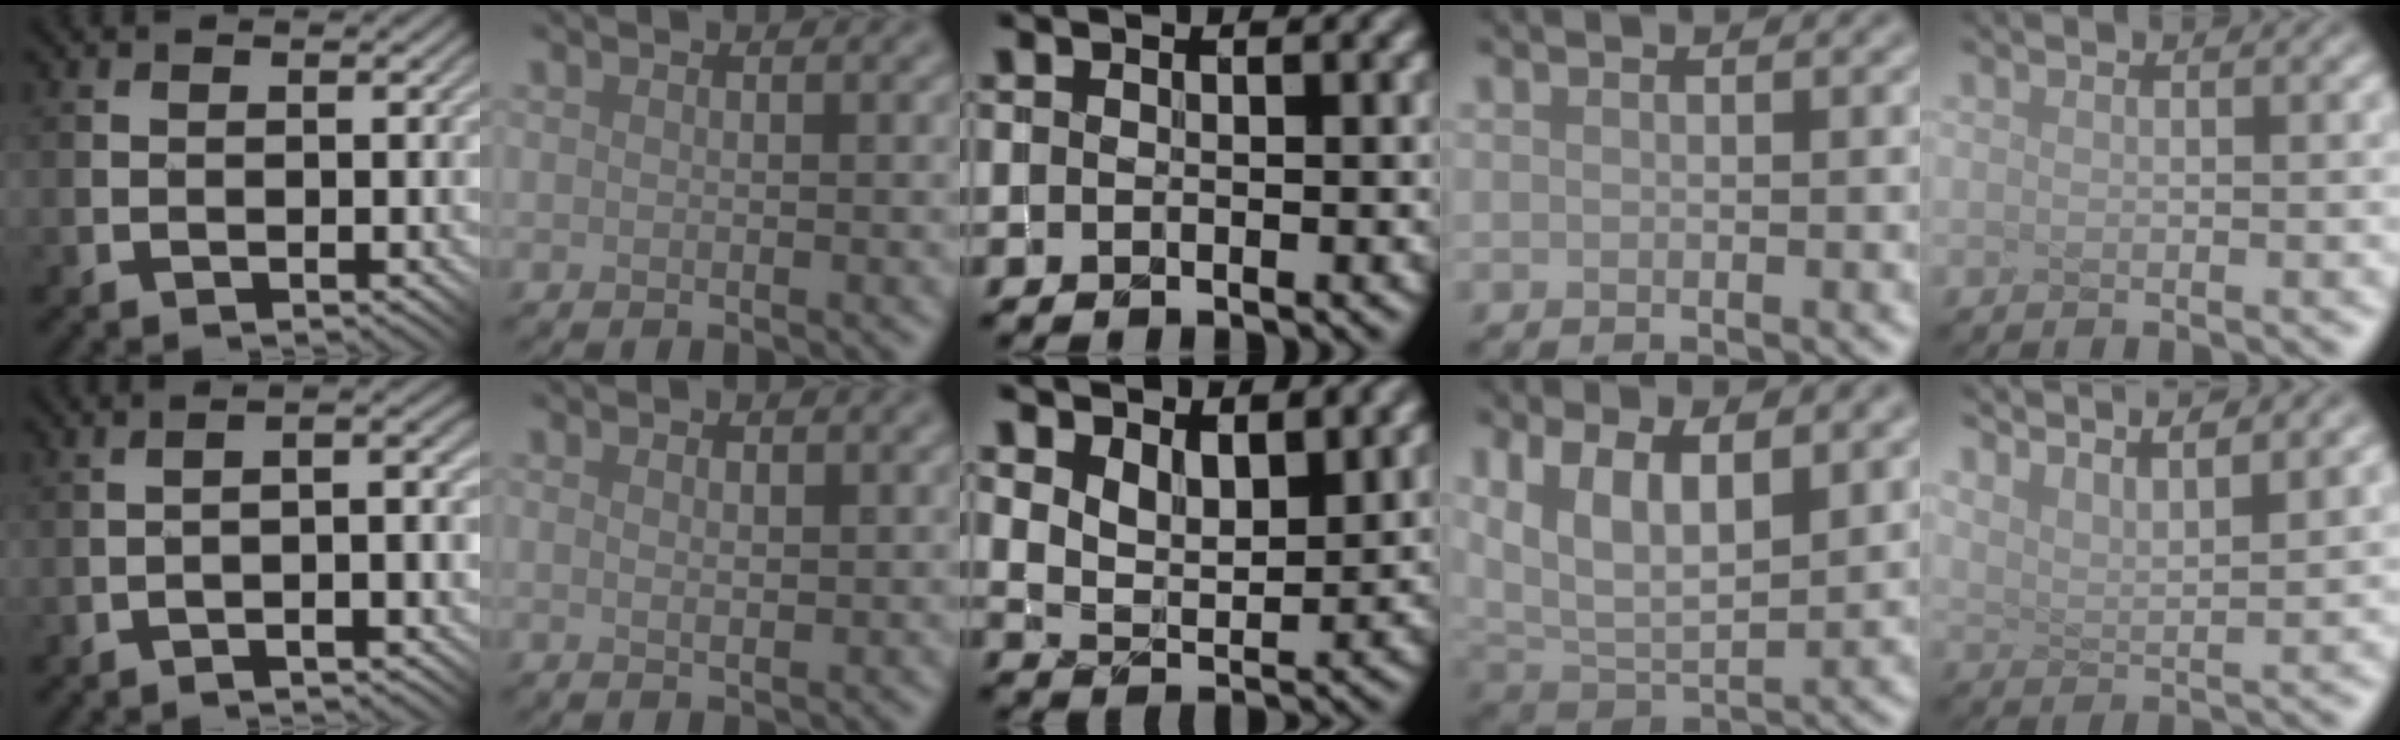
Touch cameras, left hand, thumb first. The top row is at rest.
{"thumb": {"total": 4.4, "force": [-1.3, 0.8, 4.2], "torque": [-0.065, 0.007, -0.020]}, "index": {"total": 1.6, "force": [0.6, 0.8, 1.3], "torque": [-0.015, -0.001, 0.009]}, "middle": {"total": 4.0, "force": [2.9, 1.7, 2.1], "torque": [-0.042, -0.005, 0.053]}, "ring": {"total": 7.4, "force": [2.8, 3.6, 5.8], "torque": [-0.126, -0.003, 0.050]}, "little": {"total": 5.7, "force": [5.0, 0.6, 2.7], "torque": [-0.061, 0.017, 0.082]}}